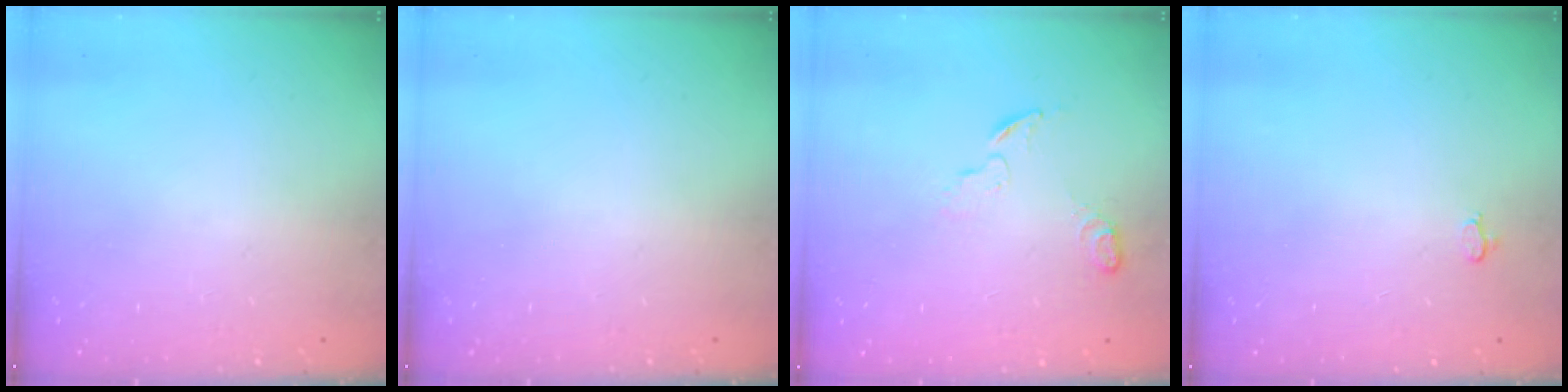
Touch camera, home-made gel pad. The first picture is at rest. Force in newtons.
{"total": 0.0}
{"total": 5.2, "press": 5.2, "slide": 0.6}
{"total": 2.6, "press": 2.6, "slide": 0.3}